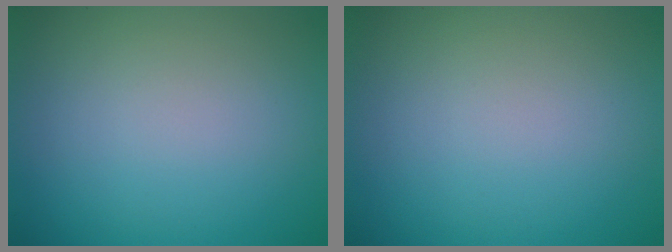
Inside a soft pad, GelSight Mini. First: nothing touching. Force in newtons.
{"total": 0.0}